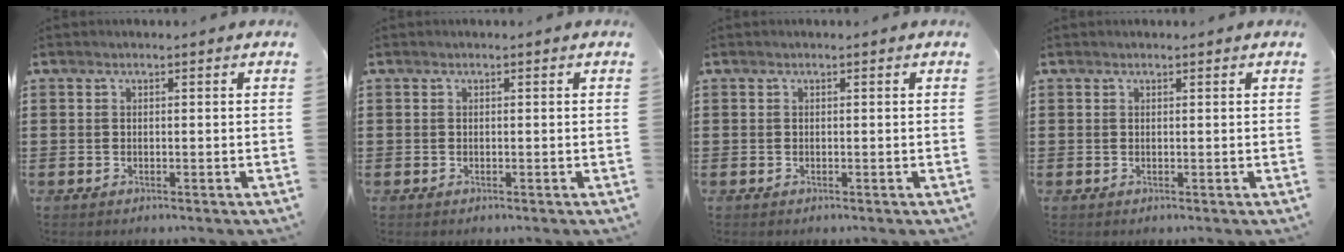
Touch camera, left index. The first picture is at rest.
{"total": 0.0}
{"total": 0.0}
{"total": 0.0}